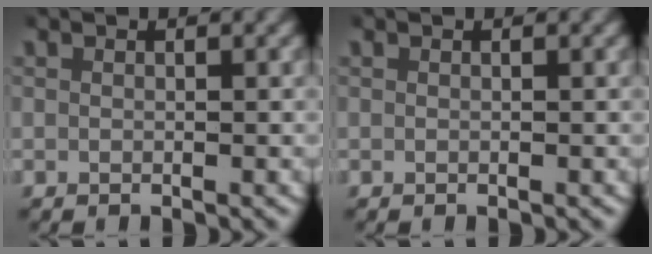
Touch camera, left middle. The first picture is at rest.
{"total": 0.0}